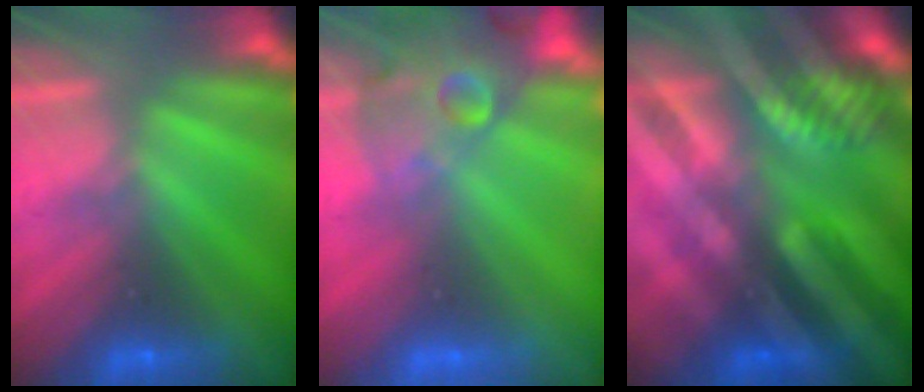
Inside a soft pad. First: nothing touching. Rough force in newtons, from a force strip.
{"total": 8.9}
{"total": 7.1}